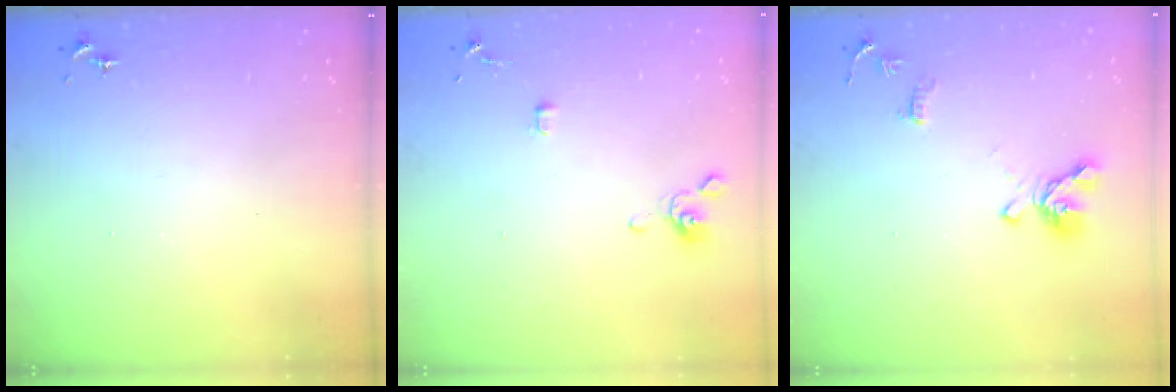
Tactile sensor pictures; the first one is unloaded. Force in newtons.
{"total": 4.0, "press": 4.0, "slide": 0.8}
{"total": 12.7, "press": 12.6, "slide": 1.5}